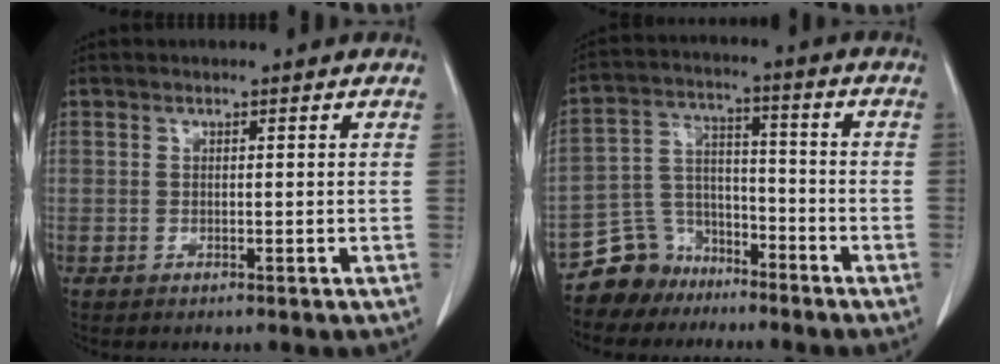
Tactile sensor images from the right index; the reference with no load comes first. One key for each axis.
{"total": 8.1, "fx": -6.4, "fy": 5.1, "fz": 0.0, "tx": -0.001, "ty": 0.032, "tz": -0.119}